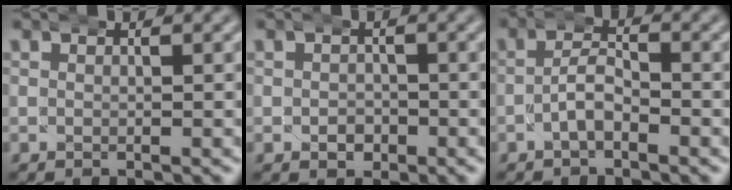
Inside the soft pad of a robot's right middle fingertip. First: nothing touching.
{"total": 1.7, "force": [-0.8, 1.3, 0.5], "torque": [-0.010, -0.005, -0.009]}
{"total": 2.8, "force": [-2.1, 1.1, 1.5], "torque": [-0.022, 0.009, -0.041]}